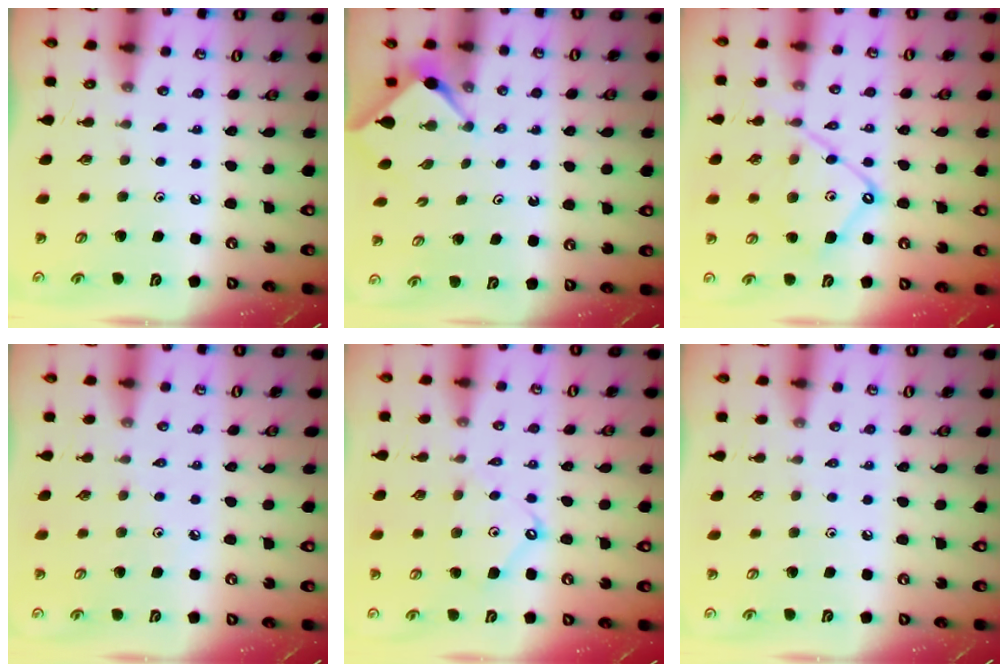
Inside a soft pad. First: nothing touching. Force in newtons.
{"total": 2.9, "press": 2.9, "slide": 0.3}
{"total": 12.5, "press": 12.5, "slide": 1.1}
{"total": 2.8, "press": 2.7, "slide": 0.6}
{"total": 7.4, "press": 7.4, "slide": 0.7}
{"total": 2.0, "press": 2.0, "slide": 0.4}